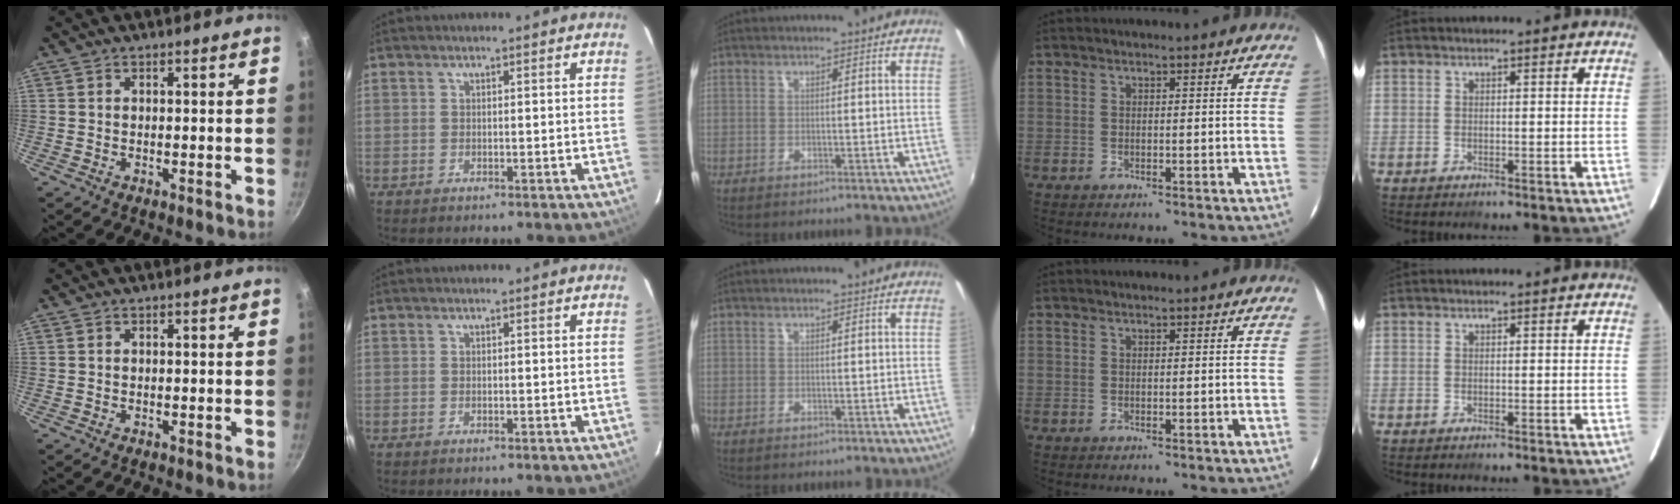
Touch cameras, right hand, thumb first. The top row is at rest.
{}